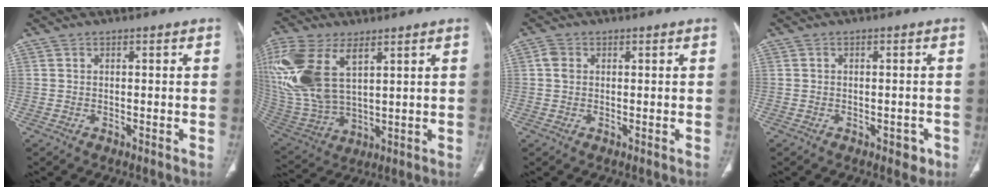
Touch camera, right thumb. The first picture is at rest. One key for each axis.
{"total": 20.3, "fx": 7.9, "fy": 10.9, "fz": 15.2, "tx": -0.352, "ty": -0.018, "tz": 0.164}
{"total": 1.9, "fx": 0.4, "fy": 1.5, "fz": 1.1, "tx": -0.019, "ty": 0.004, "tz": 0.007}
{"total": 2.6, "fx": -1.3, "fy": 1.7, "fz": 1.6, "tx": -0.003, "ty": 0.005, "tz": -0.013}